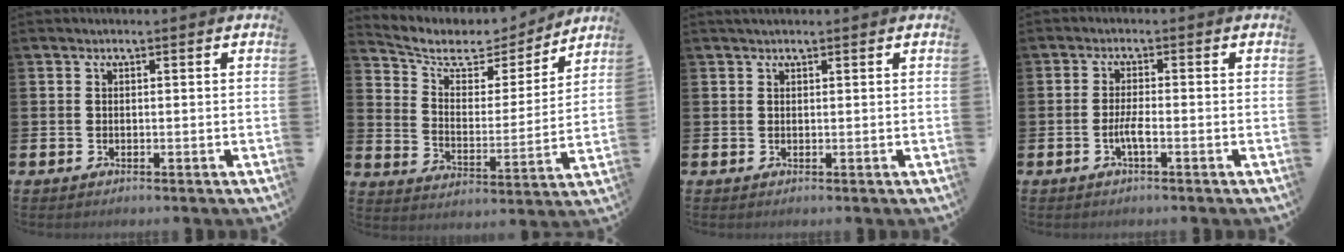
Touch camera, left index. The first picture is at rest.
{"total": 6.7, "force": [5.8, 2.9, 1.8], "torque": [-0.072, -0.041, 0.094]}
{"total": 0.9, "force": [0.8, 0.2, 0.4], "torque": [0.006, -0.003, 0.011]}
{"total": 2.2, "force": [-0.9, 0.3, 2.0], "torque": [-0.039, 0.003, -0.016]}